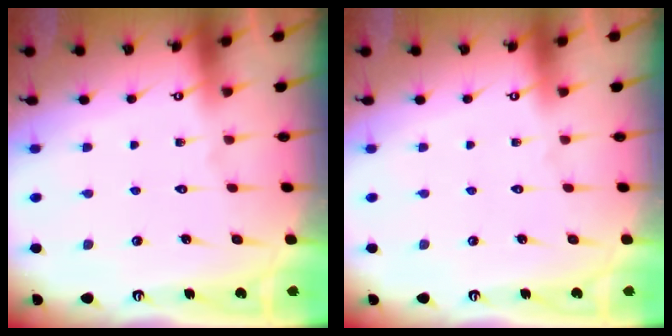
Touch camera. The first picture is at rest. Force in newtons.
{"total": 0.0}